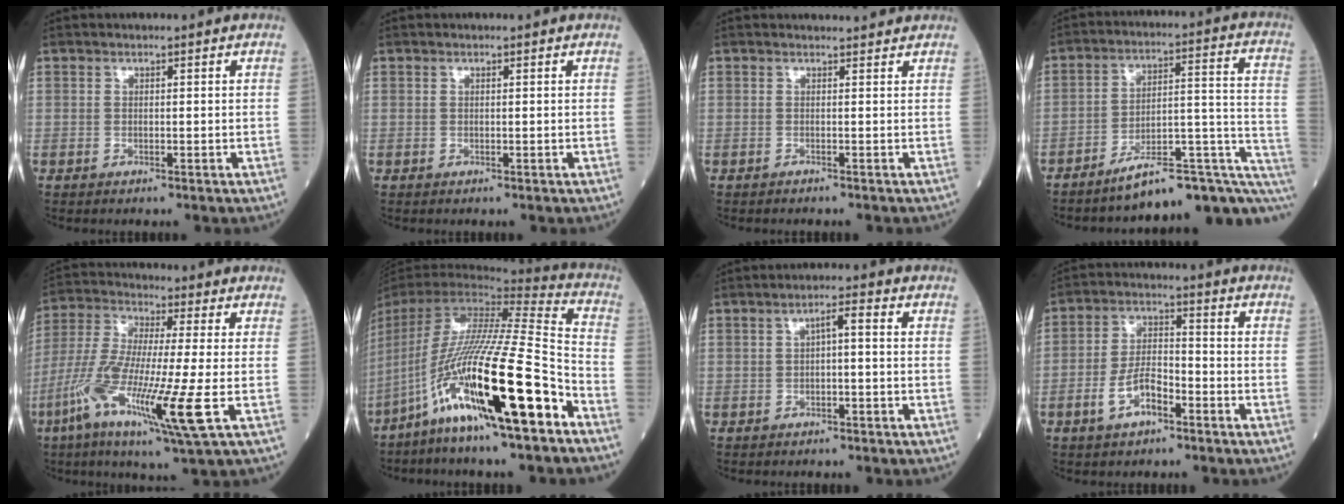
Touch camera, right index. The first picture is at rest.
{"total": 0.0}
{"total": 1.9, "force": [1.4, 0.6, 1.0], "torque": [-0.033, 0.022, 0.011]}
{"total": 16.8, "force": [-12.3, 3.3, 11.1], "torque": [-0.087, 0.067, -0.170]}
{"total": 15.6, "force": [-5.3, 0.3, 14.6], "torque": [-0.304, -0.031, -0.104]}
{"total": 24.6, "force": [-12.2, 1.3, 21.3], "torque": [-0.400, -0.040, -0.222]}
{"total": 2.4, "force": [0.0, 0.5, 2.4], "torque": [-0.037, 0.011, 0.001]}
{"total": 6.7, "force": [-3.4, 2.9, 5.0], "torque": [-0.101, 0.010, -0.064]}